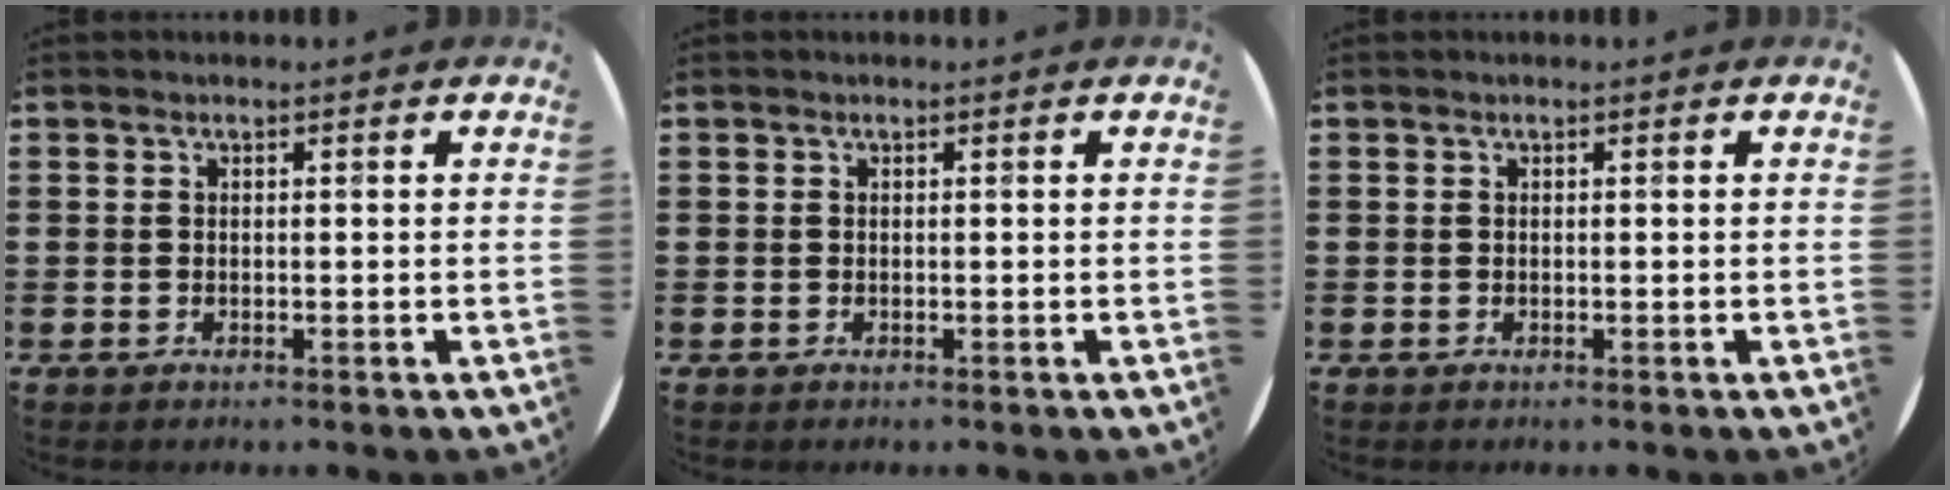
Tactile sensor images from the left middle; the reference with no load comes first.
{"total": 0.0}
{"total": 0.0}